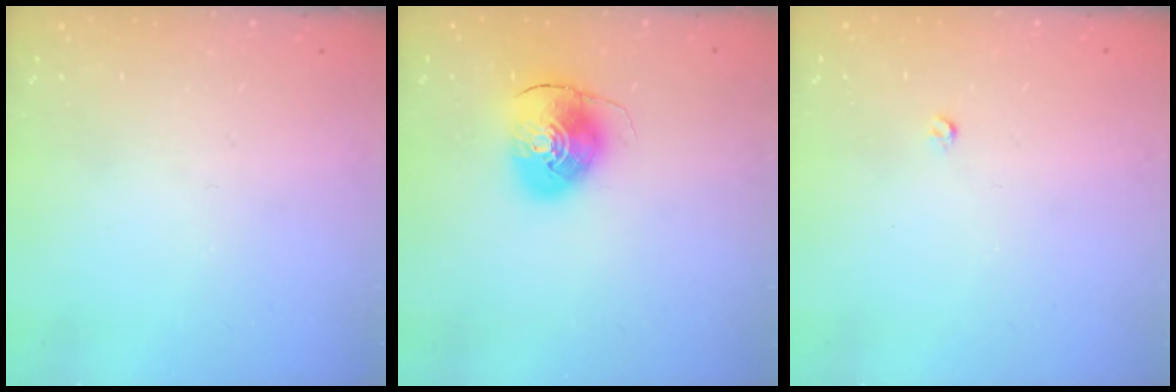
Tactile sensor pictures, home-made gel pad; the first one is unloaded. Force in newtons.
{"total": 9.4, "press": 9.2, "slide": 1.5}
{"total": 2.6, "press": 2.5, "slide": 0.4}